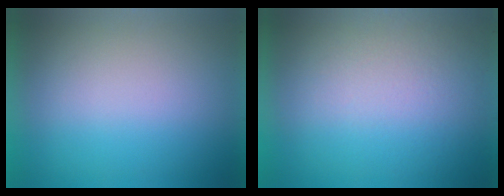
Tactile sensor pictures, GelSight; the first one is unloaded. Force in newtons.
{"total": 4.0}